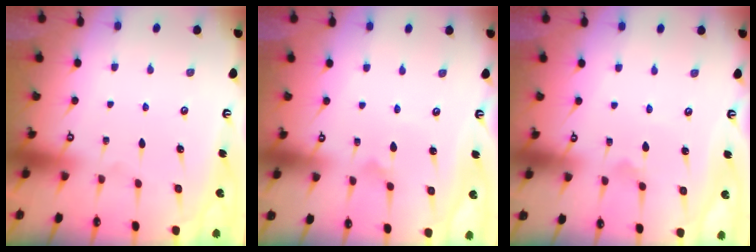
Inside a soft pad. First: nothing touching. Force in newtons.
{"total": 2.9, "press": 2.9, "slide": 0.1}
{"total": 1.7, "press": 1.6, "slide": 0.5}